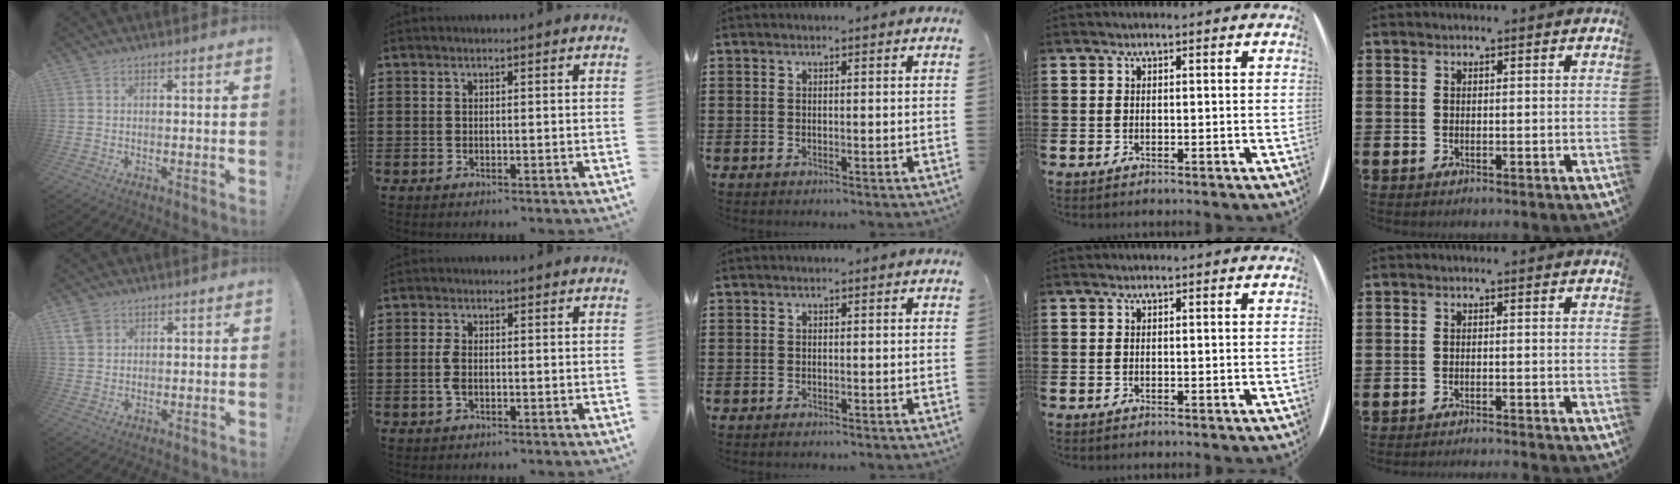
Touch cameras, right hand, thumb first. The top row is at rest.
{"thumb": {"total": 4.1, "force": [2.4, 2.9, 1.7], "torque": [-0.030, -0.005, 0.048]}, "index": {"total": 2.6, "force": [-0.4, 1.1, 2.3], "torque": [-0.058, -0.006, -0.011]}, "little": {"total": 1.0, "force": [-1.0, -0.3, 0.0], "torque": [0.001, 0.001, -0.020]}}